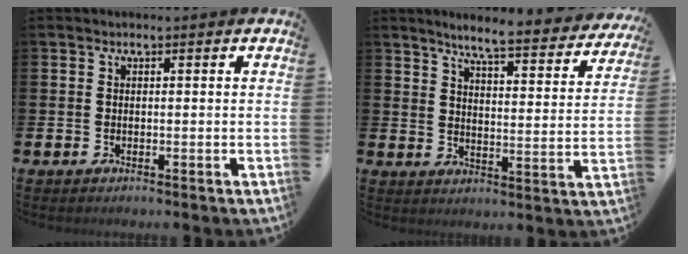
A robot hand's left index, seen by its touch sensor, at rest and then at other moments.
{"total": 6.5, "force": [6.0, 0.2, 2.6], "torque": [-0.060, -0.045, 0.096]}